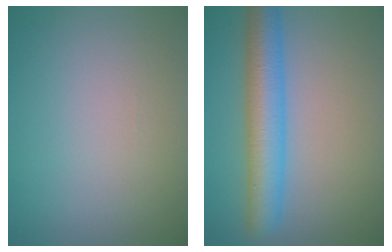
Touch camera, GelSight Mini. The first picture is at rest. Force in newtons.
{"total": 6.3, "press": 6.3, "slide": 0.2}